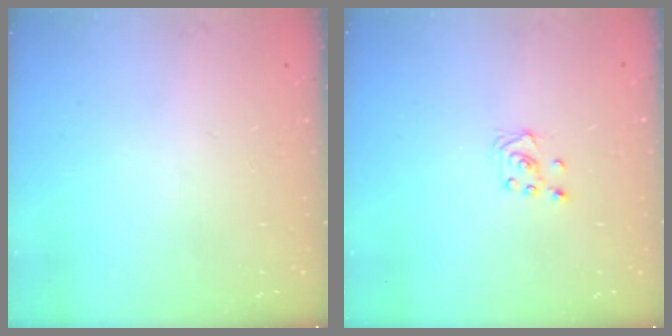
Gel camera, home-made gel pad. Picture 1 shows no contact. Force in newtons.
{"total": 3.0, "press": 3.0, "slide": 0.3}